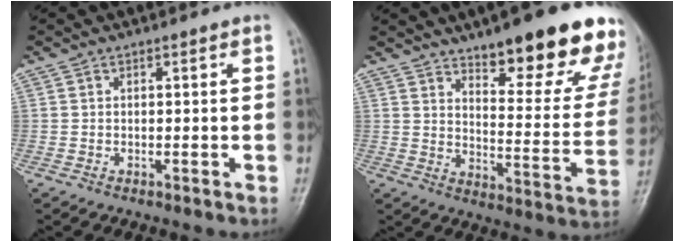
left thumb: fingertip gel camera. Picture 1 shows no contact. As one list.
[{"total": 23.2, "force": [15.9, 6.8, 15.5], "torque": [-0.157, -0.086, 0.214]}]